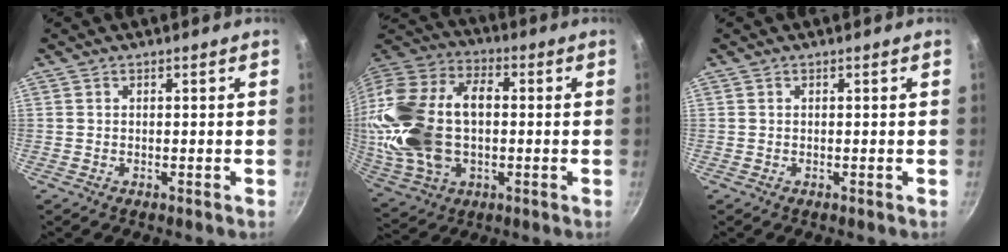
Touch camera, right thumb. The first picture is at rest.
{"total": 25.6, "force": [0.1, 16.3, 19.6], "torque": [-0.395, 0.028, 0.005]}
{"total": 0.0}